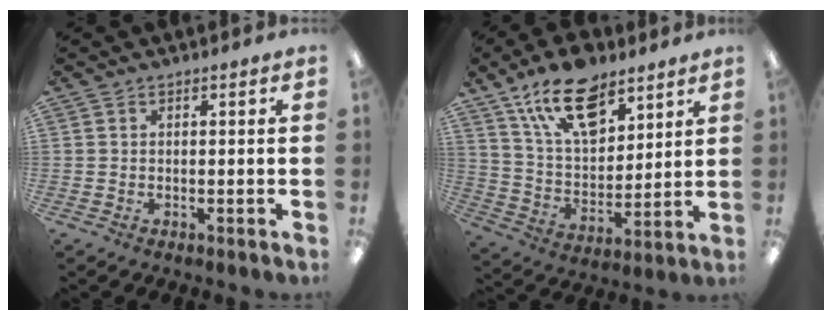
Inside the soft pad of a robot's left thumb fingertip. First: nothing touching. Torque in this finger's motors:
{"motor_torque": [0.47, 0.57, 1.41, -1.37, 0.16]}